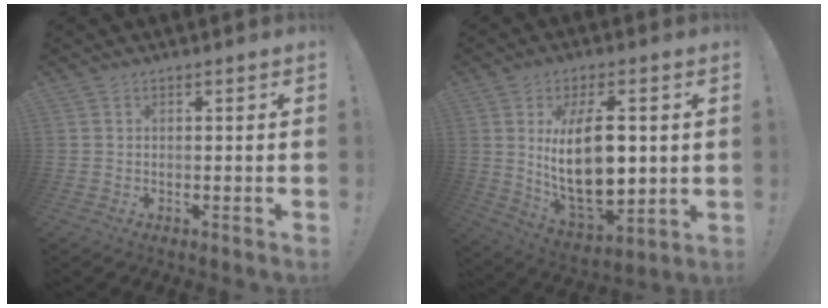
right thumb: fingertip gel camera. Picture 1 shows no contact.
{"total": 19.8, "force": [3.3, 9.2, 17.2], "torque": [-0.316, -0.030, 0.051]}